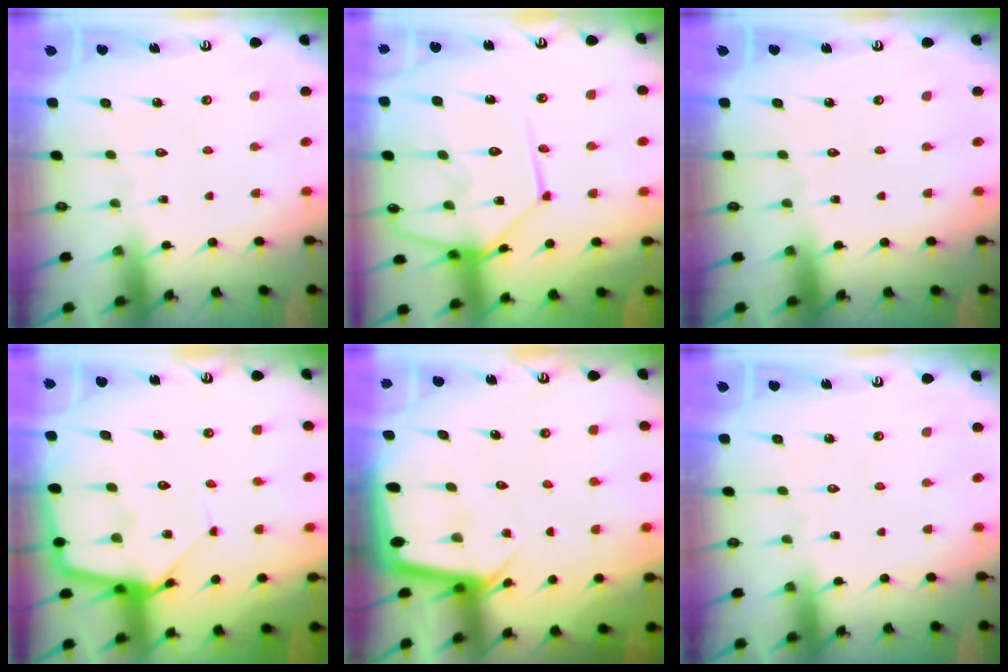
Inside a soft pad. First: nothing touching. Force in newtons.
{"total": 16.6, "press": 16.5, "slide": 2.2}
{"total": 0.0}
{"total": 10.5, "press": 10.5, "slide": 0.9}
{"total": 3.7, "press": 3.6, "slide": 0.4}
{"total": 0.0}